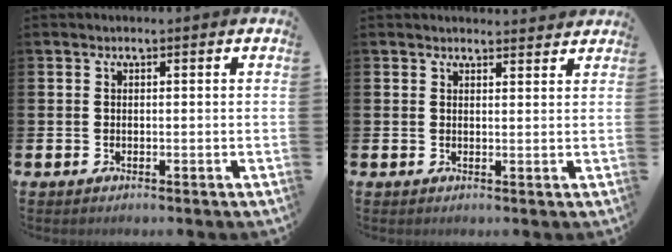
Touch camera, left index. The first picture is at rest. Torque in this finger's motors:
{"motor_torque": [0.44, -0.58, 0.16, 0.00]}